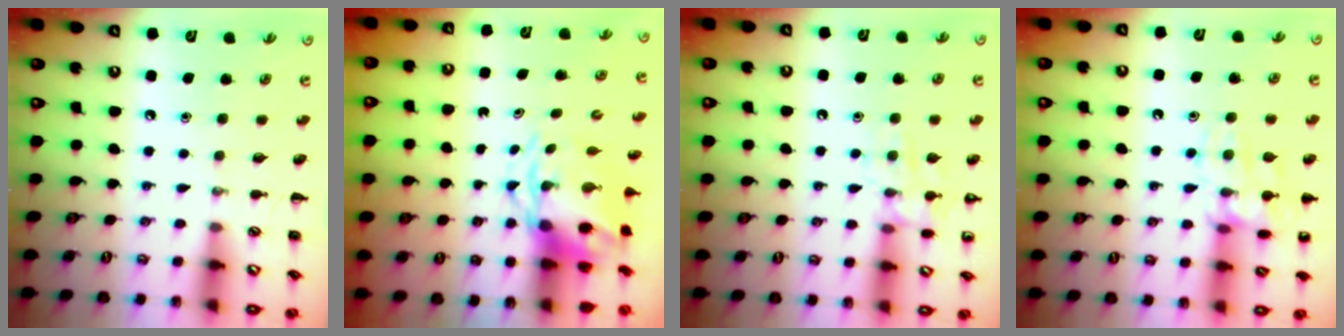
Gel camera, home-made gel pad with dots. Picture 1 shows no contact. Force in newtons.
{"total": 5.8, "press": 5.7, "slide": 1.0}
{"total": 9.8, "press": 9.8, "slide": 1.0}
{"total": 13.5, "press": 13.5, "slide": 0.9}